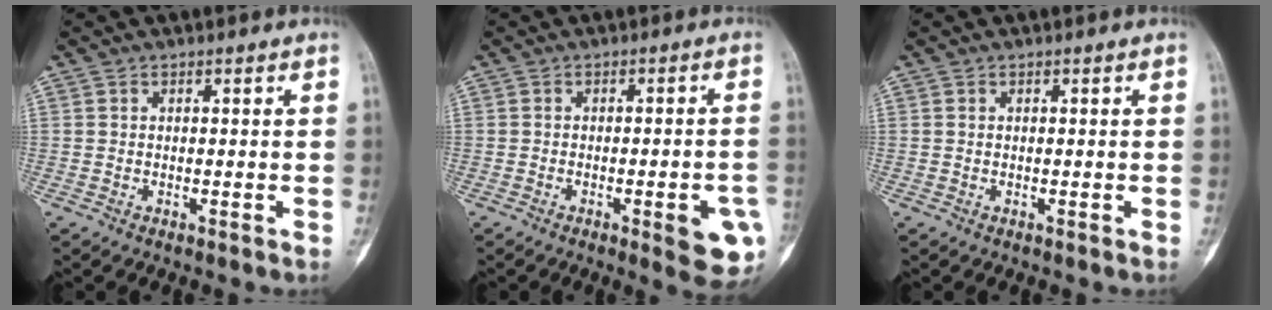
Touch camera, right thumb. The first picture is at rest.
{"total": 8.9, "force": [-3.0, 2.3, 8.1], "torque": [-0.081, 0.007, -0.030]}
{"total": 0.0}